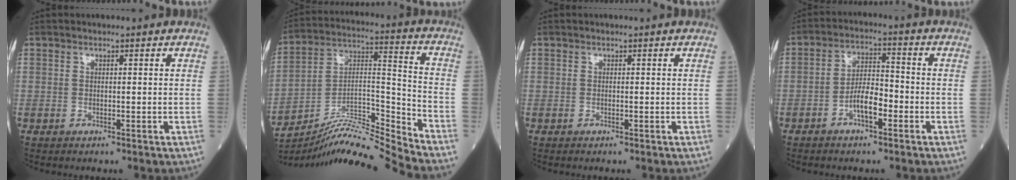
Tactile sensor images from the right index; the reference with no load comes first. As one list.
[{"total": 14.4, "force": [-13.6, -2.9, 3.7], "torque": [-0.060, 0.042, -0.242]}, {"total": 0.0}, {"total": 5.7, "force": [-2.5, 1.8, 4.8], "torque": [-0.091, 0.011, -0.047]}]